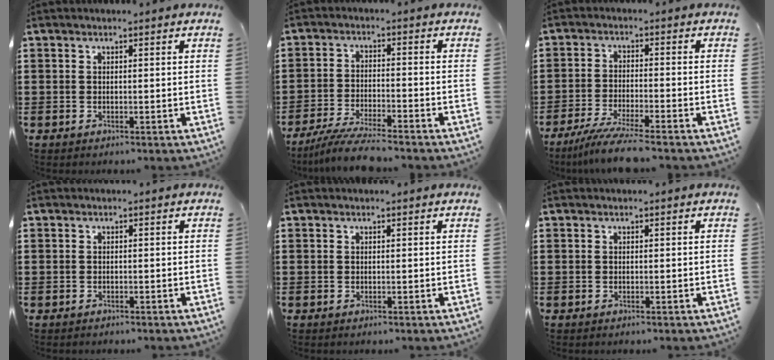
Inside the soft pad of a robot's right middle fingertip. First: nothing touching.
{"total": 6.0, "force": [-5.5, -0.1, 2.4], "torque": [-0.057, -0.016, -0.106]}
{"total": 5.9, "force": [-5.1, -0.4, 2.9], "torque": [-0.066, -0.023, -0.097]}
{"total": 0.7, "force": [-0.6, 0.4, -0.1], "torque": [0.000, 0.000, -0.014]}
{"total": 0.0}
{"total": 0.0}